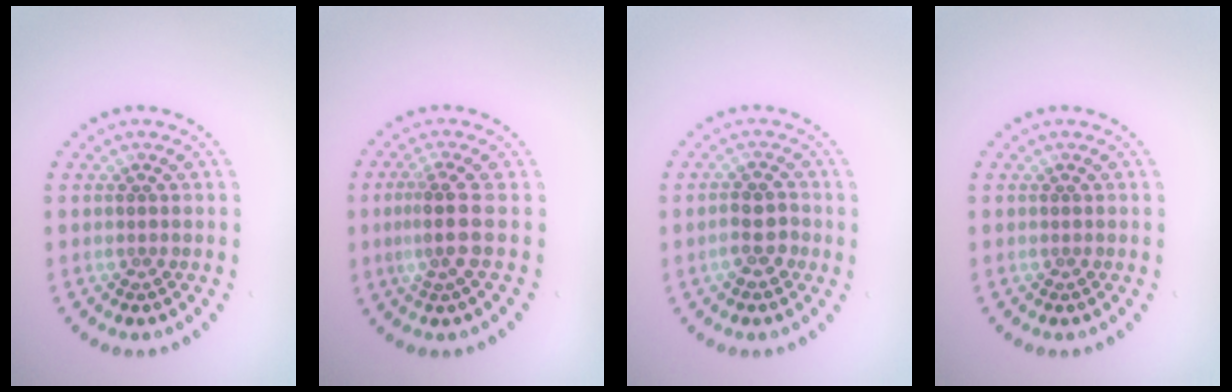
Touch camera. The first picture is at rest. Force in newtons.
{"total": 2.4, "press": 2.0, "slide": 1.5}
{"total": 2.3, "press": 2.2, "slide": 0.7}
{"total": 0.0}